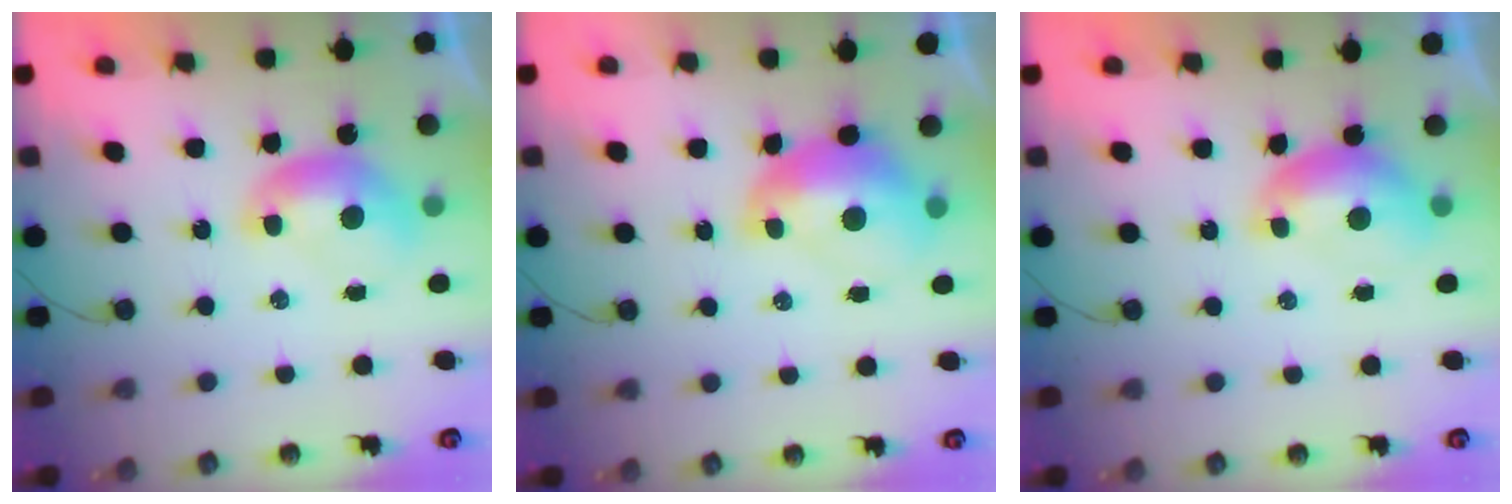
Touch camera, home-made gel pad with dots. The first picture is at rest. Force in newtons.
{"total": 2.7, "press": 2.7, "slide": 0.7}
{"total": 0.0}